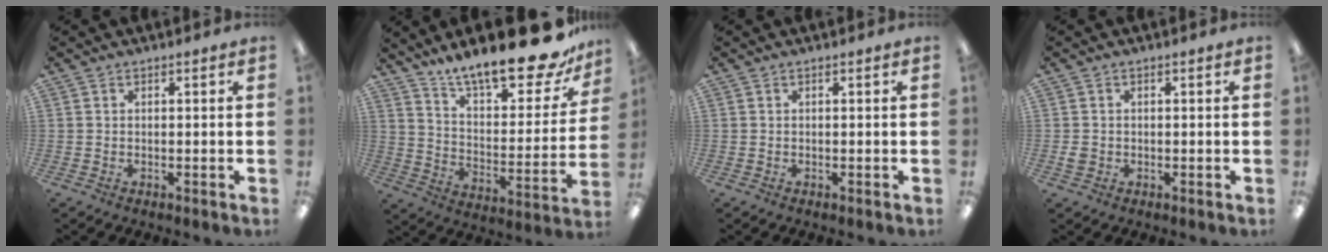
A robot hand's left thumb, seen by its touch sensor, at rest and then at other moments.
{"total": 19.6, "force": [16.5, 4.9, 9.4], "torque": [-0.152, -0.115, 0.282]}
{"total": 0.0}
{"total": 1.8, "force": [-0.3, 1.6, 0.7], "torque": [-0.004, 0.000, -0.007]}